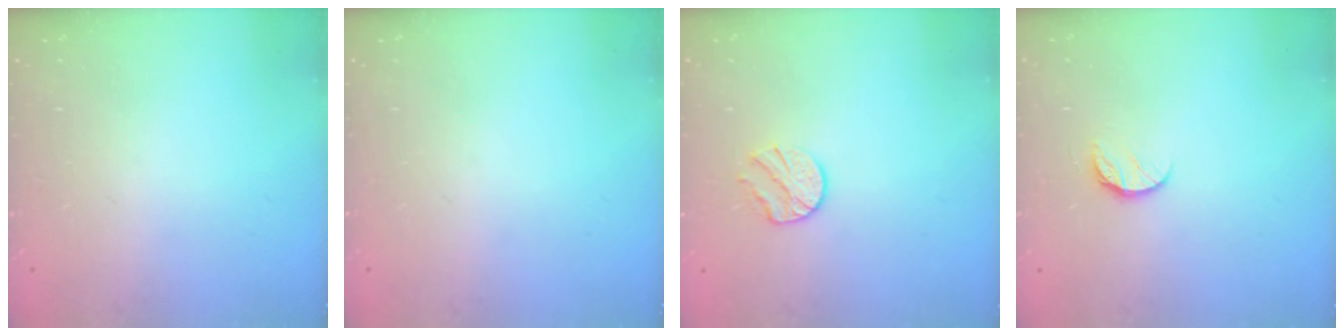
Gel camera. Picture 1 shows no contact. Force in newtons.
{"total": 0.0}
{"total": 7.7, "press": 7.7, "slide": 0.7}
{"total": 6.4, "press": 6.4, "slide": 0.6}